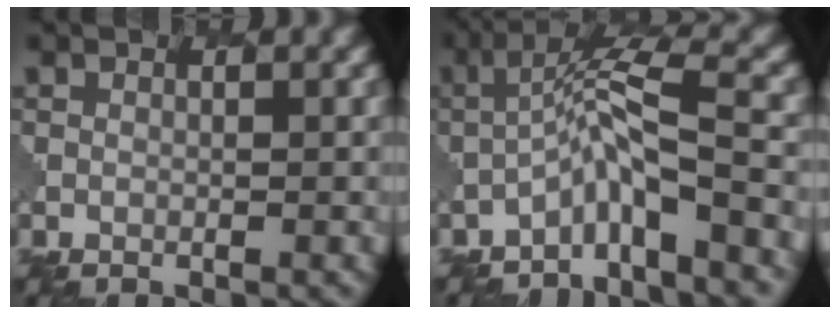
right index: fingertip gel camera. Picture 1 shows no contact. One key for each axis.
{"total": 5.1, "fx": -2.6, "fy": 0.7, "fz": 4.4, "tx": -0.072, "ty": 0.018, "tz": -0.051}